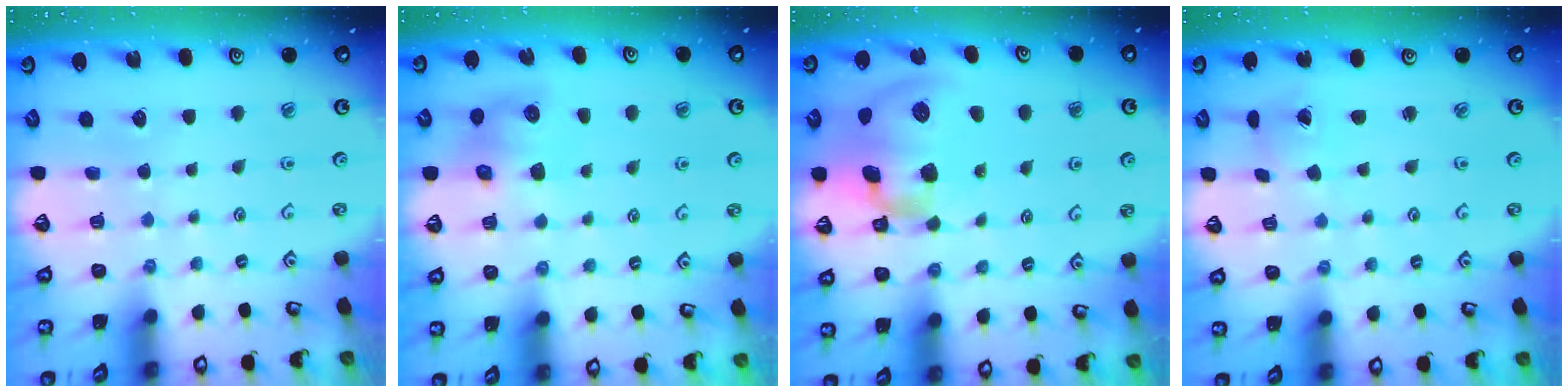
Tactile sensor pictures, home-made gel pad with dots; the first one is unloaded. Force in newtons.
{"total": 7.9, "press": 7.7, "slide": 1.6}
{"total": 20.9, "press": 20.6, "slide": 3.6}
{"total": 1.5, "press": 1.5, "slide": 0.1}